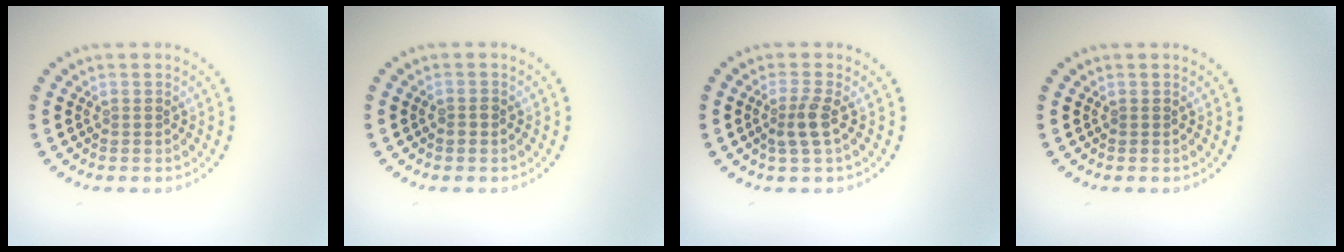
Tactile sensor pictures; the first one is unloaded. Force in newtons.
{"total": 0.9, "press": 0.9, "slide": 0.1}
{"total": 2.2, "press": 1.9, "slide": 1.1}
{"total": 0.0}